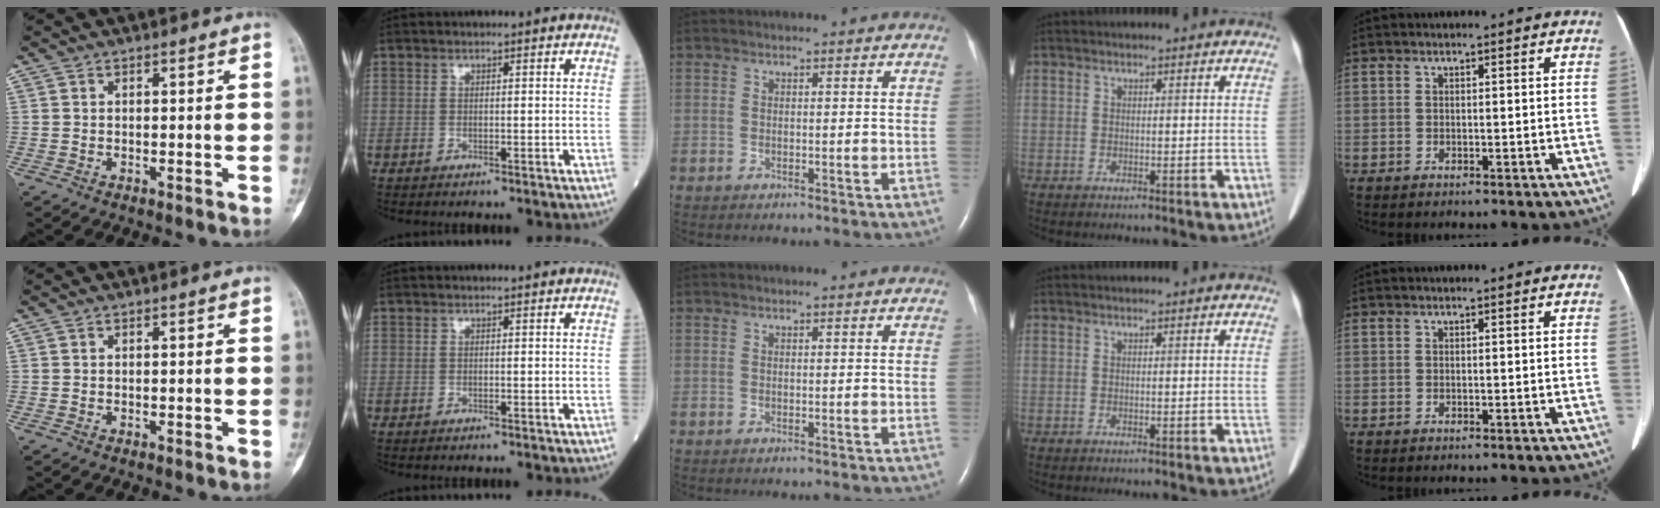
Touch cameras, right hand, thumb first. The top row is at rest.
{}